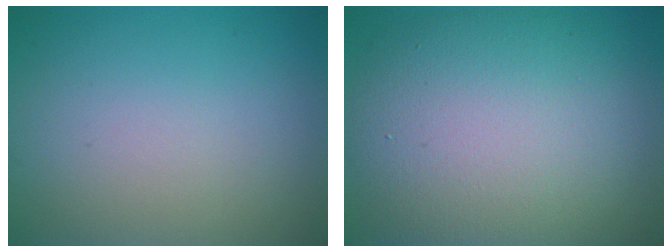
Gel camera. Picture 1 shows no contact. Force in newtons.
{"total": 12.1, "press": 12.1, "slide": 0.4}